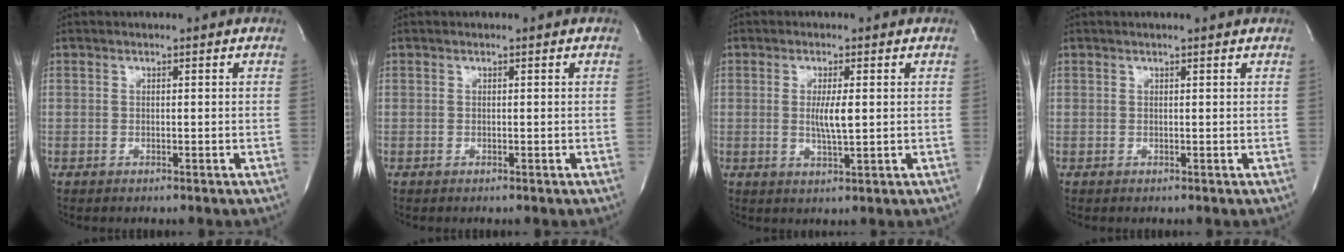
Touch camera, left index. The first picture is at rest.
{"total": 0.0}
{"total": 3.8, "force": [-0.1, 0.4, 3.8], "torque": [-0.073, -0.009, -0.001]}
{"total": 1.1, "force": [0.9, -0.2, 0.5], "torque": [-0.014, 0.006, 0.016]}